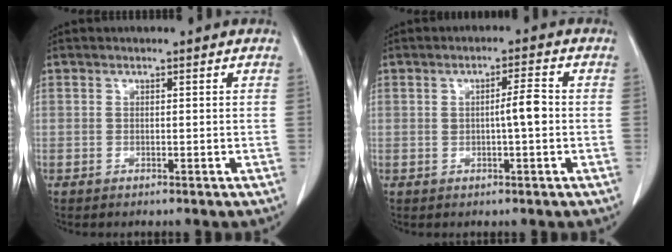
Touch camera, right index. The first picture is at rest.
{"total": 3.4, "force": [-0.1, 0.2, 3.4], "torque": [-0.053, 0.005, -0.001]}